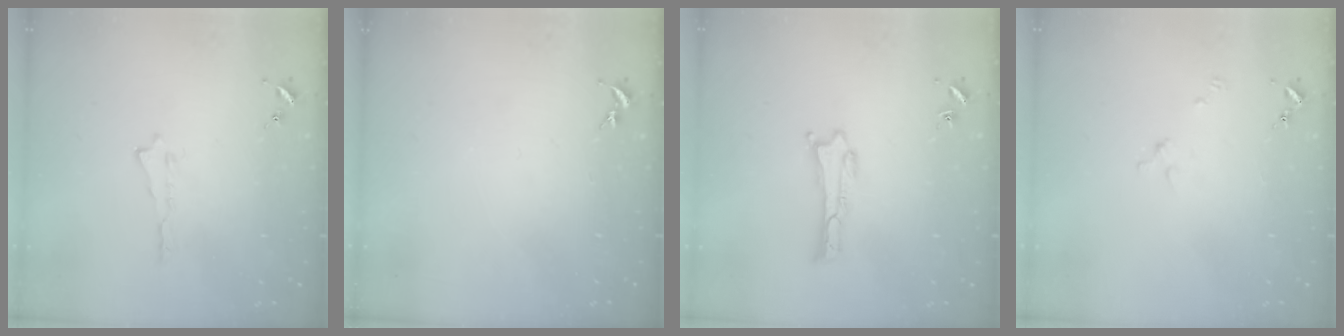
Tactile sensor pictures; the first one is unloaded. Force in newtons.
{"total": 0.0}
{"total": 0.0}
{"total": 2.0, "press": 2.0, "slide": 0.2}